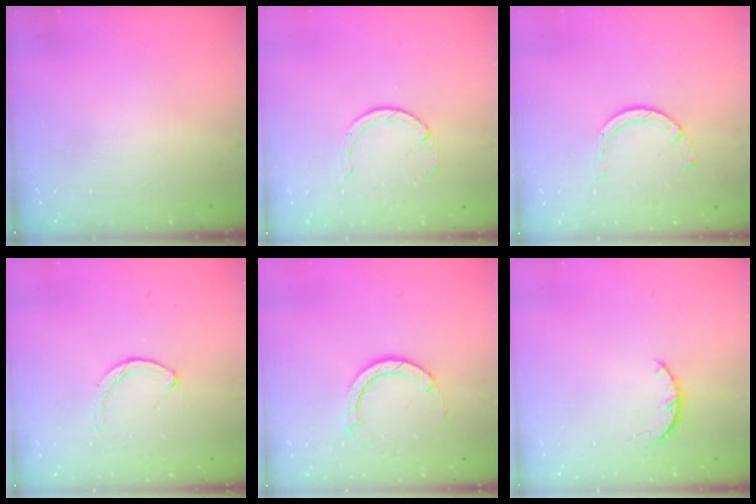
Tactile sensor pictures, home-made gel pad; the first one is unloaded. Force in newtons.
{"total": 2.9, "press": 2.9, "slide": 0.4}
{"total": 2.5, "press": 2.4, "slide": 0.3}
{"total": 0.6, "press": 0.6, "slide": 0.2}
{"total": 4.5, "press": 4.5, "slide": 0.3}
{"total": 3.3, "press": 3.3, "slide": 0.5}